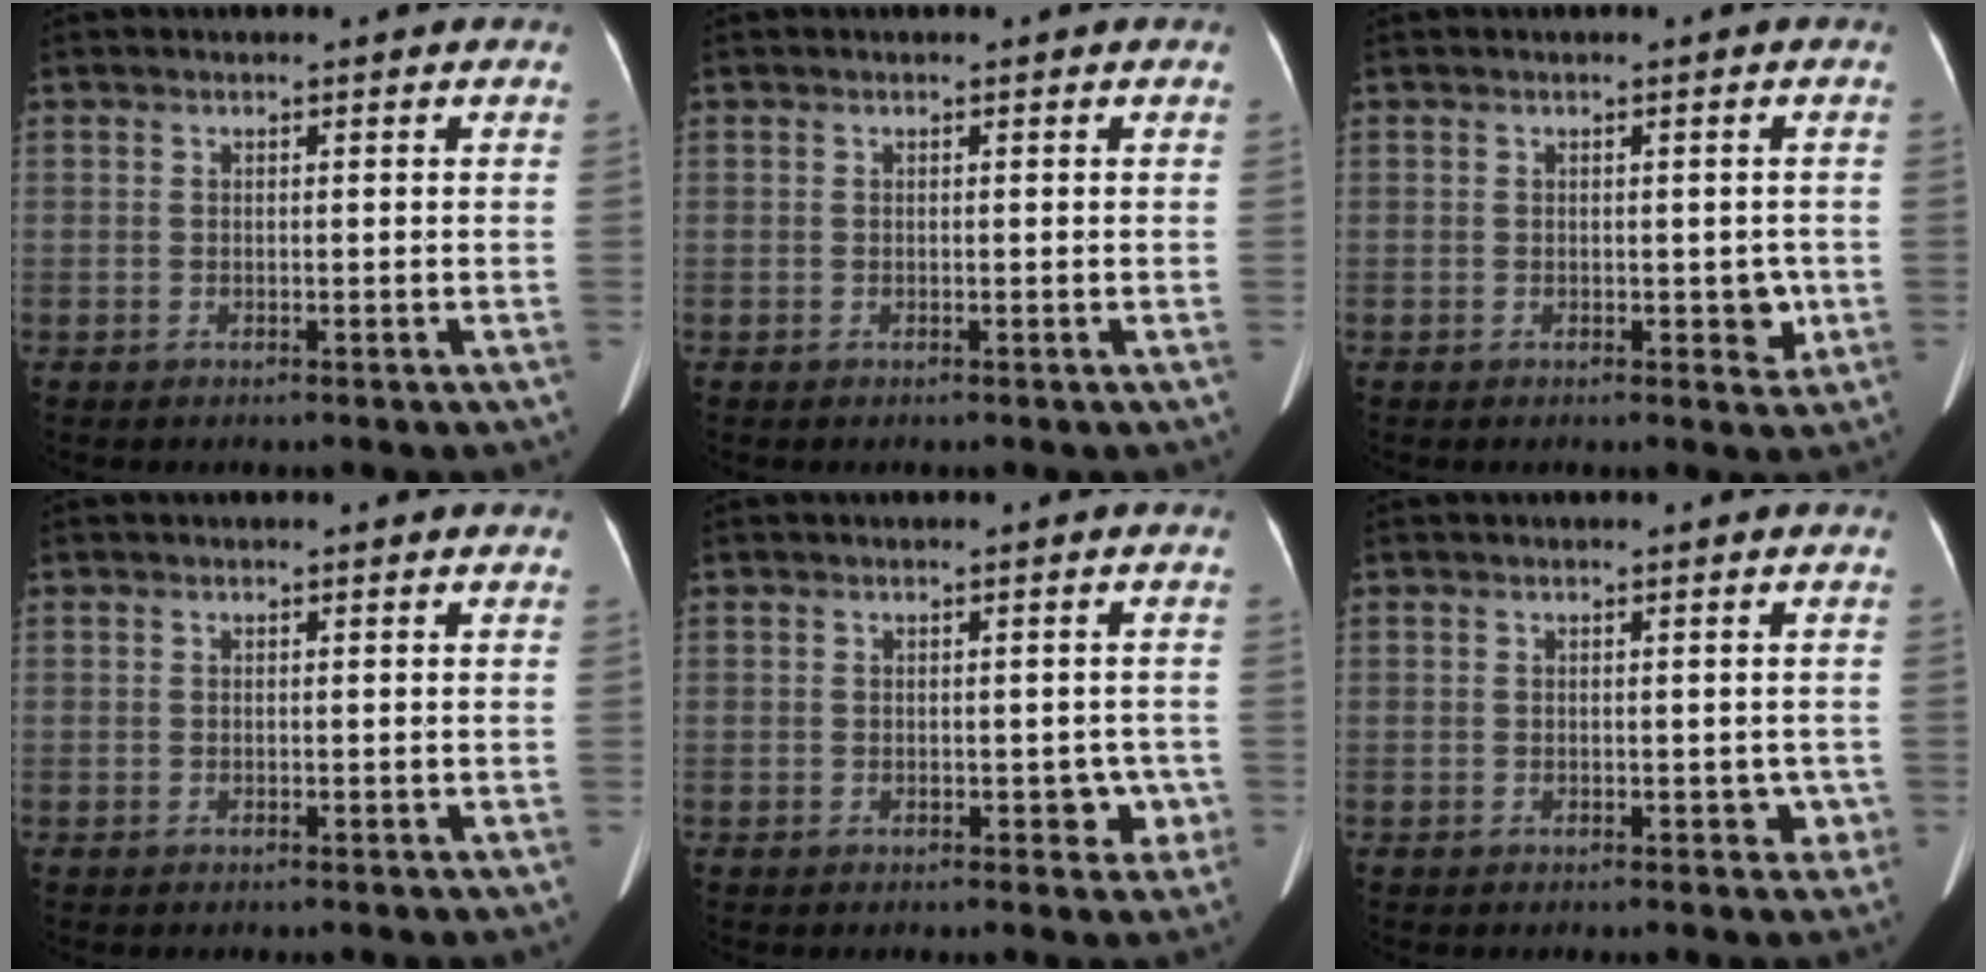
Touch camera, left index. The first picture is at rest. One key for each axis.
{"total": 0.0}
{"total": 2.6, "fx": -0.5, "fy": 1.7, "fz": 2.0, "tx": -0.018, "ty": 0.005, "tz": -0.002}
{"total": 0.0}
{"total": 3.1, "fx": -1.0, "fy": 2.1, "fz": 2.1, "tx": -0.013, "ty": 0.015, "tz": -0.007}
{"total": 2.0, "fx": -0.6, "fy": 1.5, "fz": 1.2, "tx": -0.004, "ty": 0.009, "tz": -0.004}